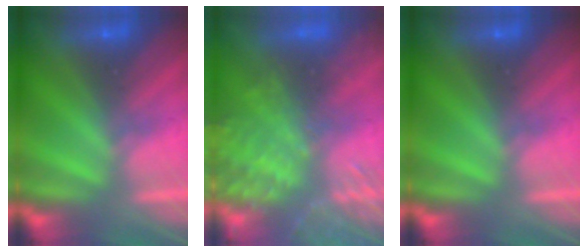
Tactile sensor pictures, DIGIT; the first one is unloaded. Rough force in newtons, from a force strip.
{"total": 9.1}
{"total": 0.0}